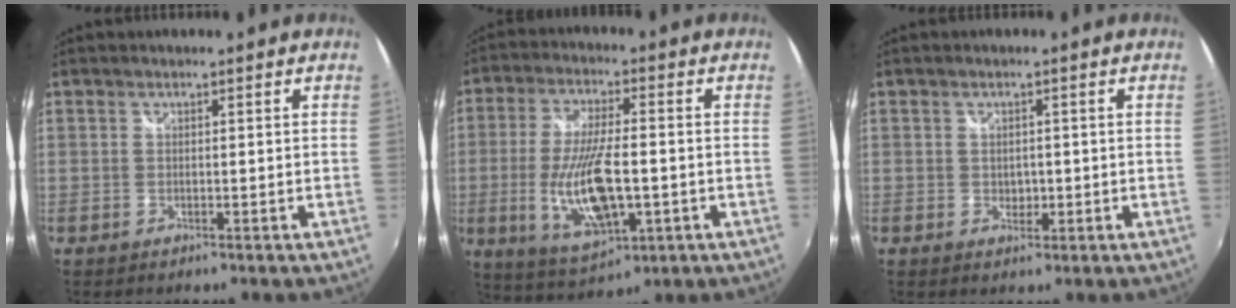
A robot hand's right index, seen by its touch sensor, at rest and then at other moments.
{"total": 14.8, "force": [-2.8, 5.3, 13.6], "torque": [-0.266, -0.017, -0.041]}
{"total": 1.9, "force": [-0.2, 1.6, 0.9], "torque": [-0.011, -0.001, -0.003]}